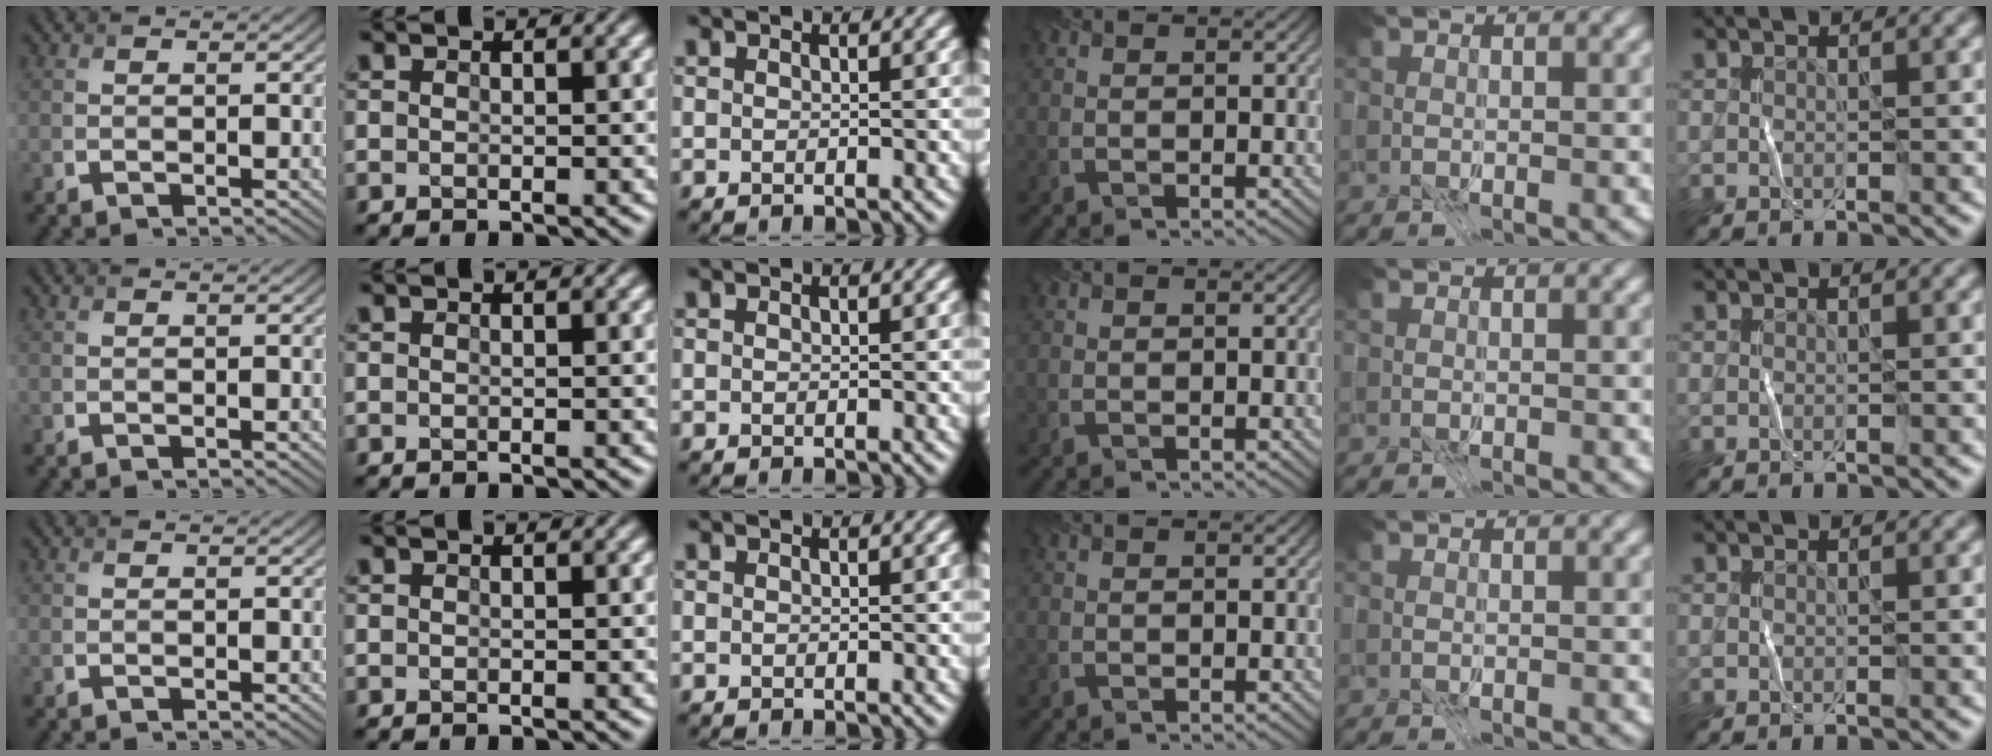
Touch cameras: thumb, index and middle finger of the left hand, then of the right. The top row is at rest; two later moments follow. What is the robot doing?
{"motion": "fold", "object": "coffee filter"}